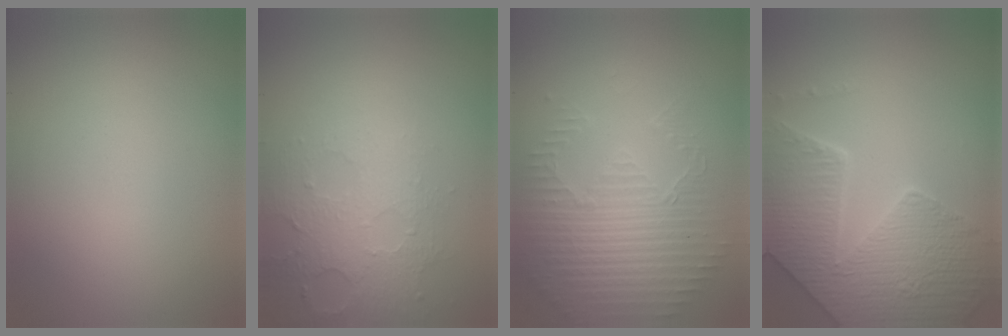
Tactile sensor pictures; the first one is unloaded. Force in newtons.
{"total": 3.6, "press": 3.2, "slide": 1.8}
{"total": 3.8, "press": 3.6, "slide": 1.1}
{"total": 8.7, "press": 6.2, "slide": 6.1}